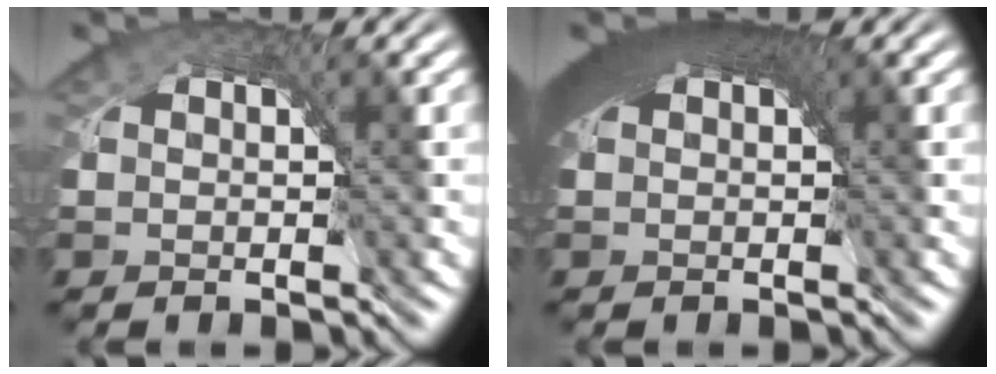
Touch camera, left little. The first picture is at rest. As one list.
[{"total": 7.3, "force": [2.0, 4.3, 5.5], "torque": [-0.099, -0.007, 0.028]}]